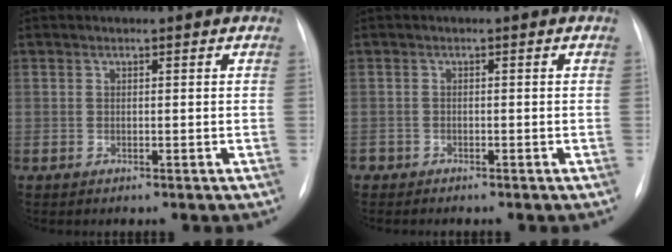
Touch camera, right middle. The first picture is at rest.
{"total": 1.2, "force": [-1.0, 0.6, 0.0], "torque": [-0.006, 0.001, -0.019]}